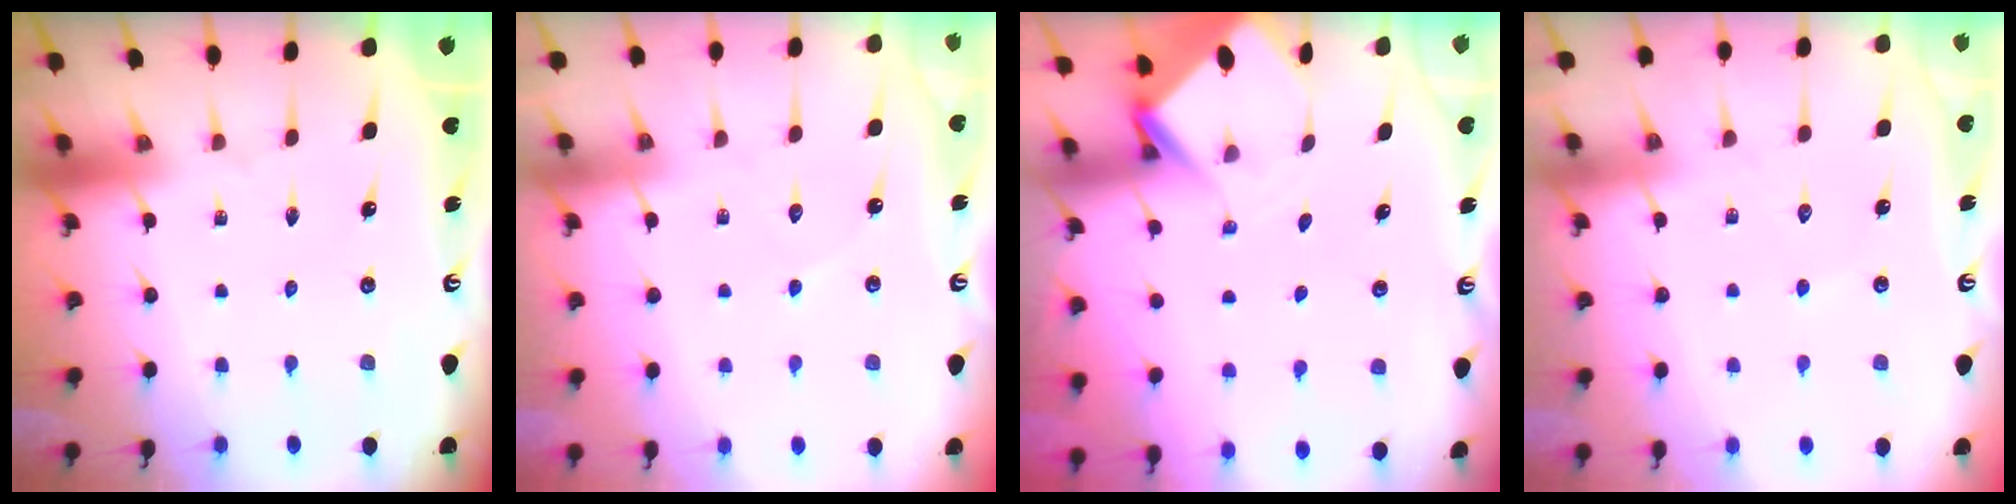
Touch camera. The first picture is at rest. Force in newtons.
{"total": 4.8, "press": 4.8, "slide": 0.2}
{"total": 3.6, "press": 3.6, "slide": 0.3}
{"total": 4.9, "press": 4.9, "slide": 0.7}